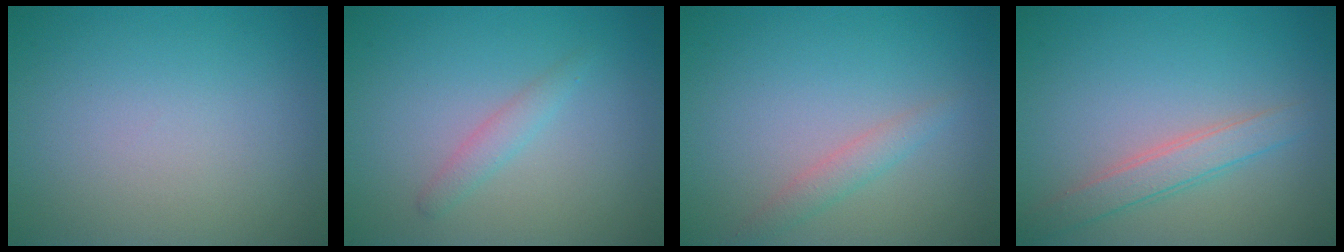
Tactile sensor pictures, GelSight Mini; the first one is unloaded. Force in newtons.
{"total": 1.4, "press": 1.4, "slide": 0.0}
{"total": 1.5, "press": 1.5, "slide": 0.1}
{"total": 2.5, "press": 2.5, "slide": 0.1}